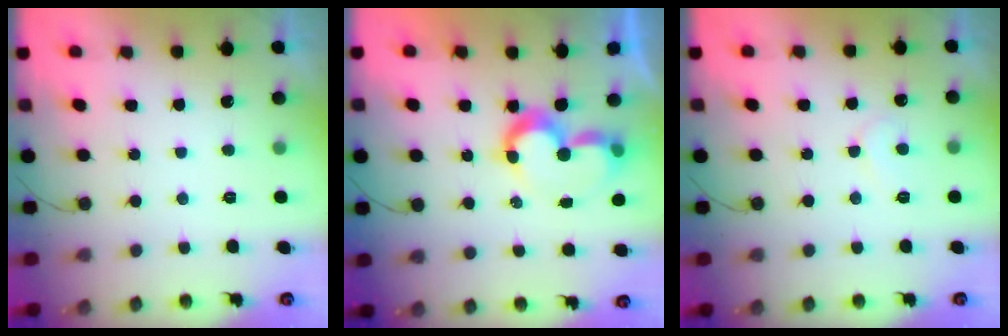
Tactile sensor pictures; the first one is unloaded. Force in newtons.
{"total": 8.5, "press": 7.7, "slide": 3.6}
{"total": 5.9, "press": 5.9, "slide": 0.4}